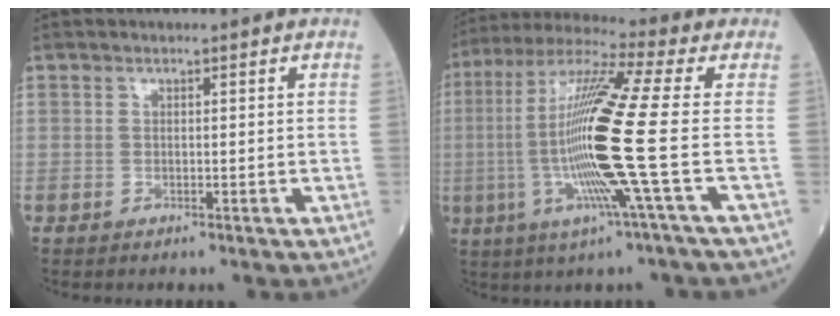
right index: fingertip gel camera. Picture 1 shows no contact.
{"total": 17.9, "force": [-2.6, -1.2, 17.7], "torque": [-0.362, -0.009, -0.064]}